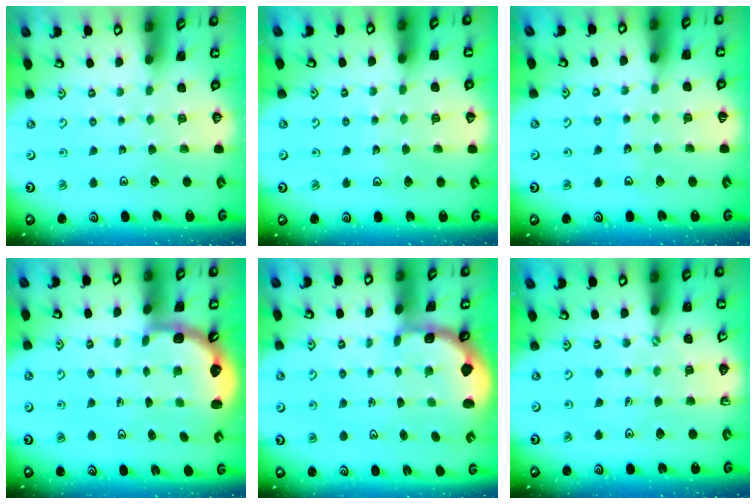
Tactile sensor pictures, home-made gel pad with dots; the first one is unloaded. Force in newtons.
{"total": 4.9, "press": 4.9, "slide": 0.6}
{"total": 3.8, "press": 3.7, "slide": 0.4}
{"total": 2.5, "press": 2.1, "slide": 1.3}
{"total": 1.7, "press": 1.6, "slide": 0.5}
{"total": 1.6, "press": 1.6, "slide": 0.5}